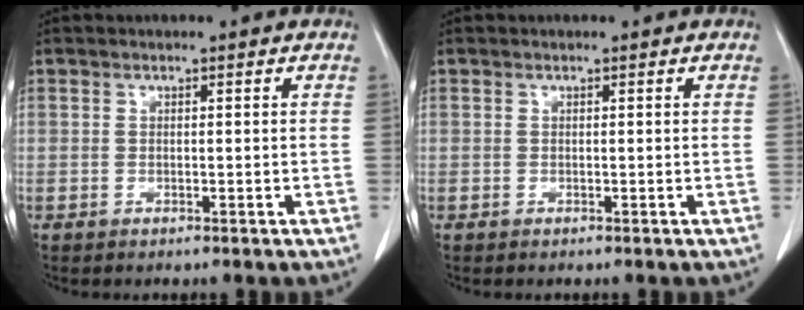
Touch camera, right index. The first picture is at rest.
{"total": 0.0}